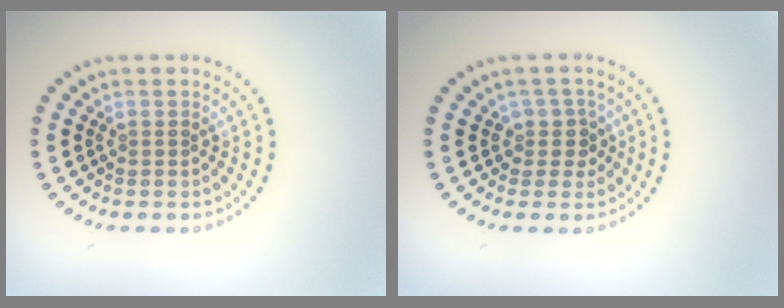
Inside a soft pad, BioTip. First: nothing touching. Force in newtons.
{"total": 2.0, "press": 1.6, "slide": 1.2}